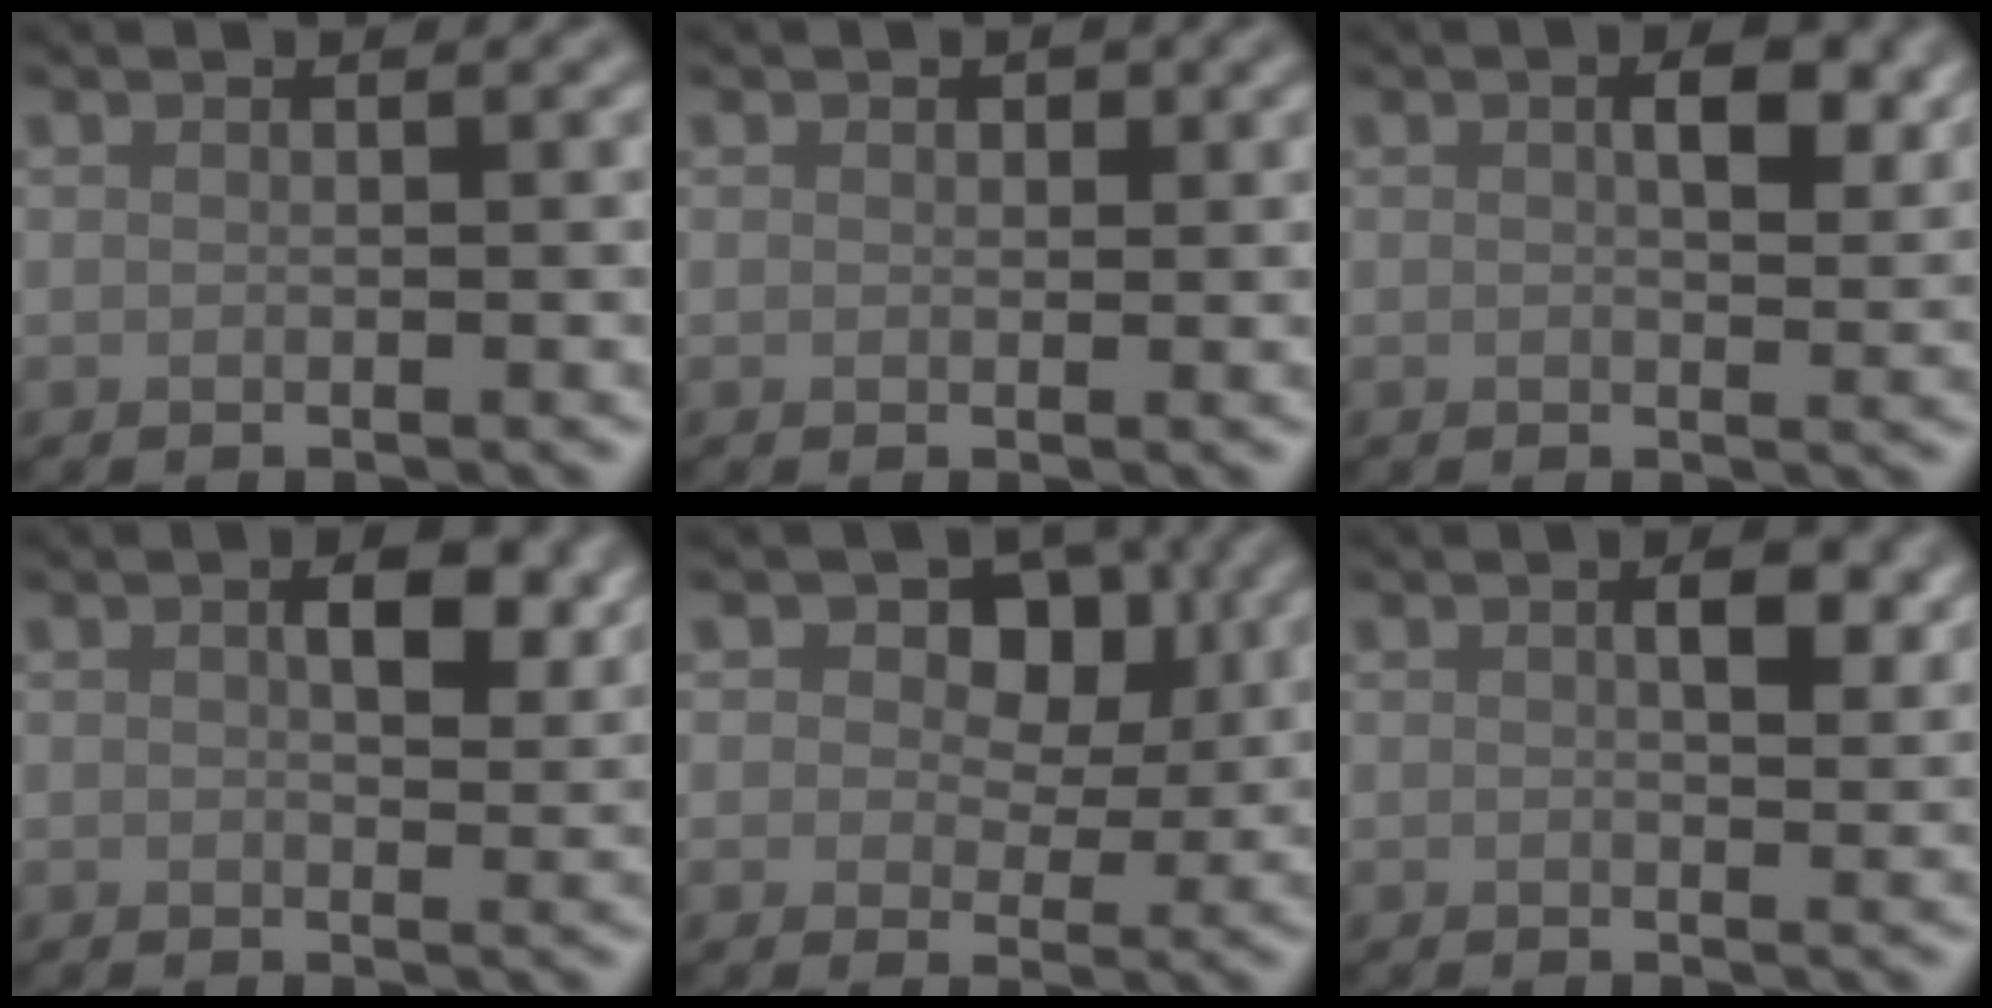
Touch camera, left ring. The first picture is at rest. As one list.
[{"total": 0.8, "force": [0.5, 0.6, 0.3], "torque": [-0.004, -0.002, 0.006]}, {"total": 3.6, "force": [1.3, 1.6, 2.9], "torque": [-0.044, 0.001, 0.022]}, {"total": 4.1, "force": [1.4, 2.0, 3.3], "torque": [-0.049, 0.000, 0.025]}, {"total": 6.5, "force": [2.3, 4.4, 4.2], "torque": [-0.058, 0.004, 0.013]}, {"total": 3.0, "force": [1.0, 1.4, 2.5], "torque": [-0.034, -0.001, 0.017]}]